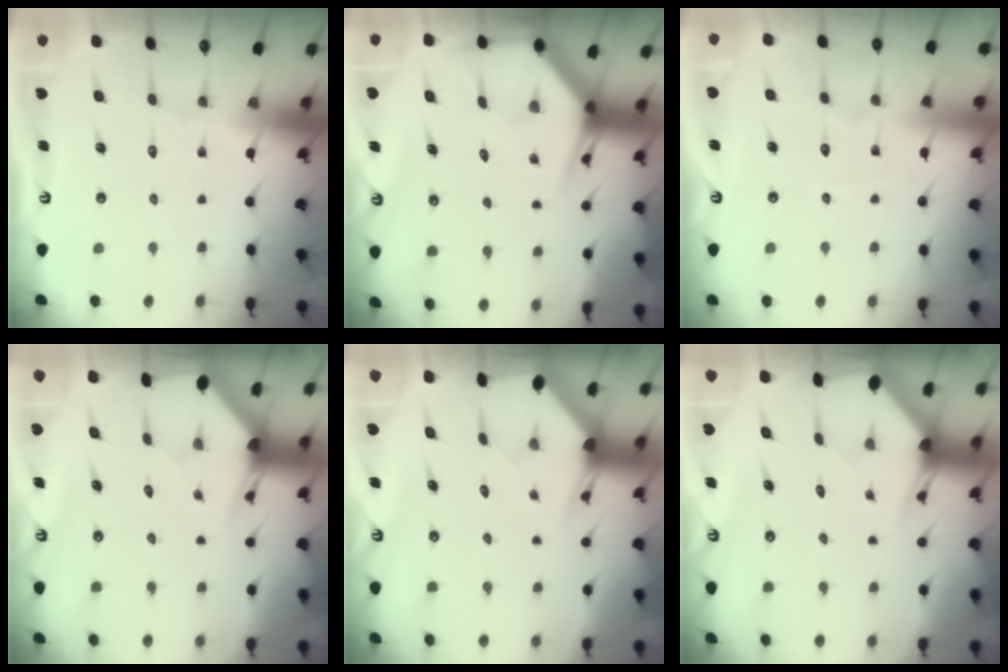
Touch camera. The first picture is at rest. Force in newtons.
{"total": 4.8, "press": 4.8, "slide": 0.2}
{"total": 4.7, "press": 4.6, "slide": 0.5}
{"total": 2.9, "press": 2.9, "slide": 0.1}
{"total": 2.8, "press": 2.8, "slide": 0.1}
{"total": 3.0, "press": 3.0, "slide": 0.2}